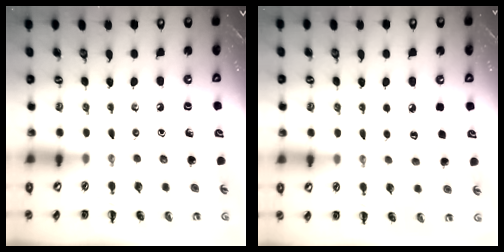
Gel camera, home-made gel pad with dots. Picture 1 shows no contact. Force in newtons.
{"total": 5.9, "press": 5.7, "slide": 1.5}